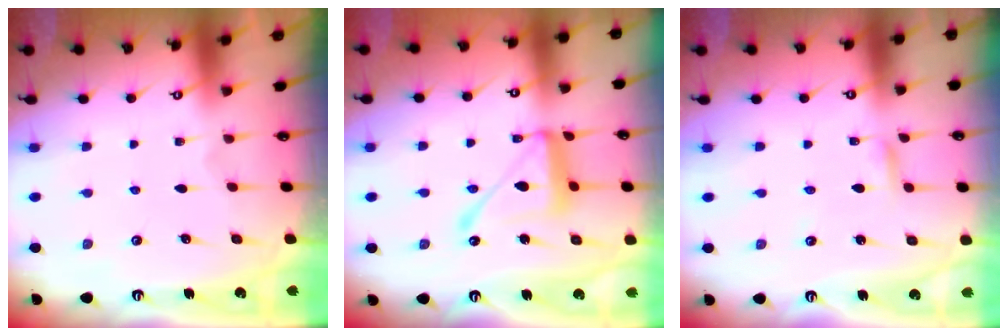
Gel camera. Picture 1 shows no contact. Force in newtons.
{"total": 14.0, "press": 13.9, "slide": 1.3}
{"total": 2.1, "press": 2.1, "slide": 0.1}